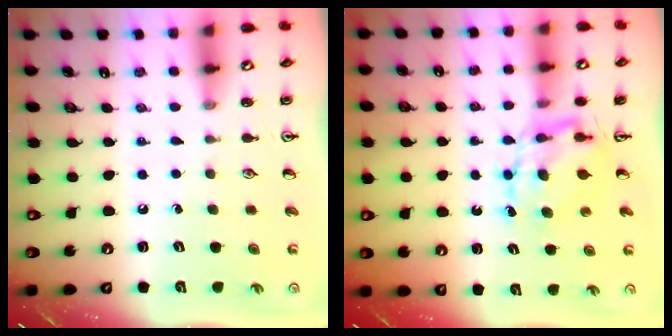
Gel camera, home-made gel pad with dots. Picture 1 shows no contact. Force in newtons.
{"total": 7.0, "press": 6.9, "slide": 0.7}